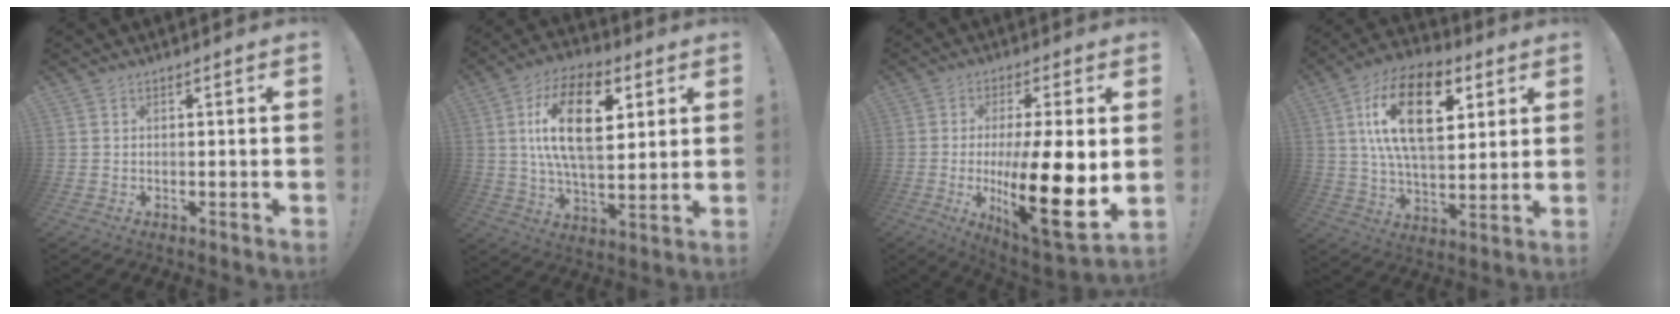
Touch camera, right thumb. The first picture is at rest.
{"total": 19.4, "force": [5.7, 9.4, 16.0], "torque": [-0.272, -0.013, 0.084]}
{"total": 20.5, "force": [-1.9, 5.1, 19.8], "torque": [-0.319, -0.017, -0.025]}
{"total": 21.4, "force": [7.5, 11.0, 16.7], "torque": [-0.289, -0.021, 0.118]}